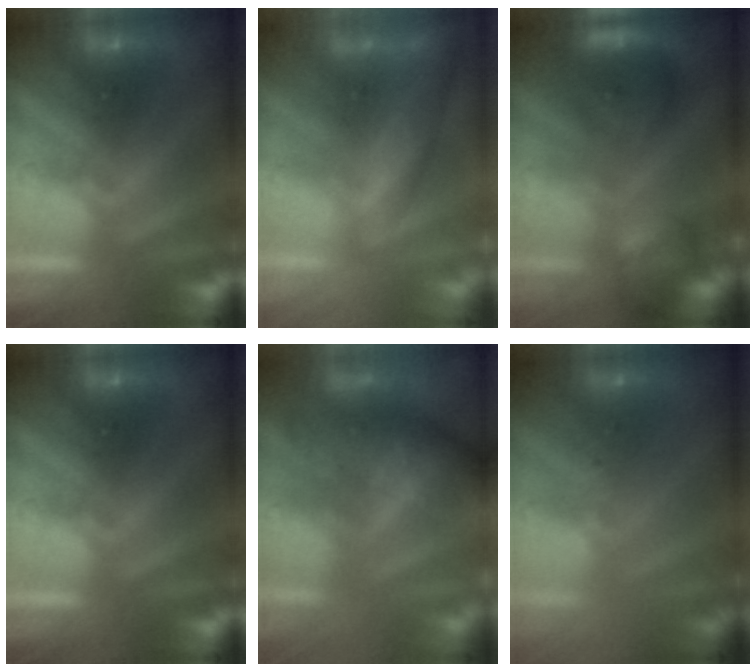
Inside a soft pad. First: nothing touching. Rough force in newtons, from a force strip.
{"total": 3.5}
{"total": 6.5}
{"total": 0.0}
{"total": 6.0}
{"total": 2.9}